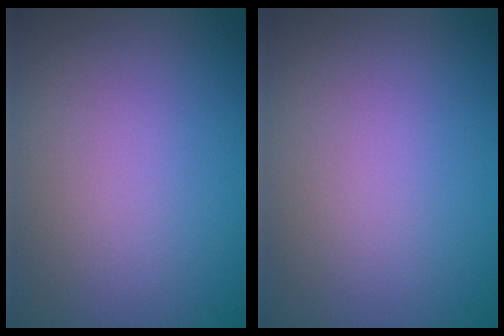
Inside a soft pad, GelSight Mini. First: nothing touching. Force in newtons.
{"total": 0.0}